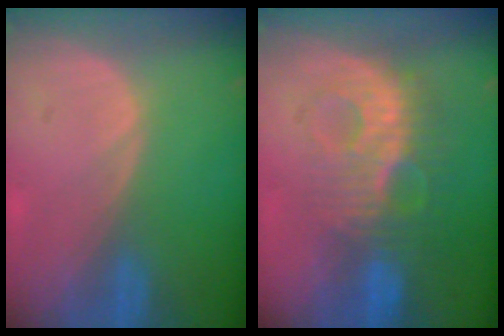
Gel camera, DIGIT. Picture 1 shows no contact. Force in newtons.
{"total": 9.2, "press": 8.6, "slide": 3.1}